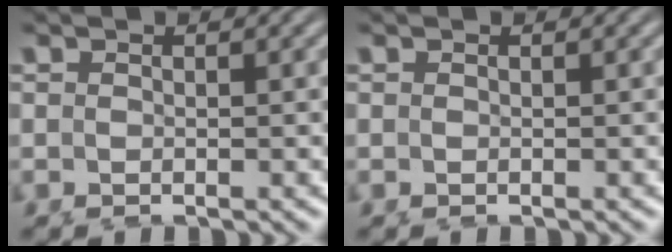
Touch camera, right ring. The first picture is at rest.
{"total": 0.0}